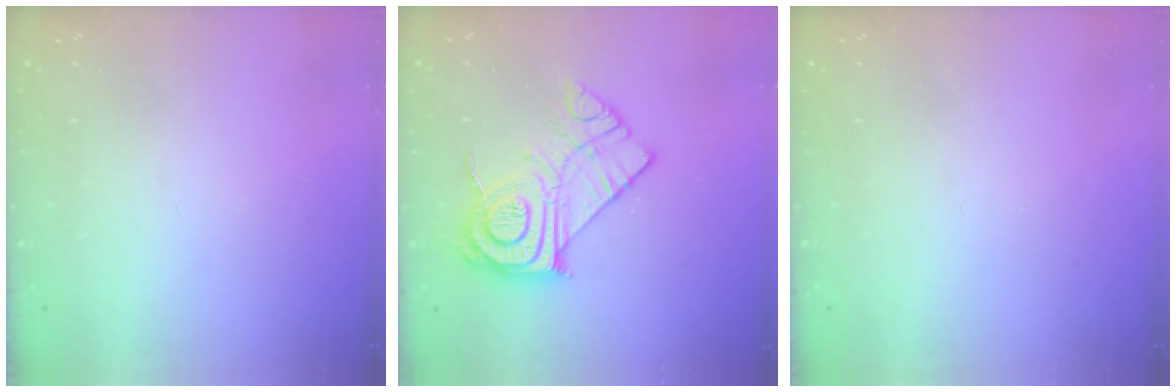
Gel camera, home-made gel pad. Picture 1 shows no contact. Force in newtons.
{"total": 15.3, "press": 15.3, "slide": 1.0}
{"total": 0.0}